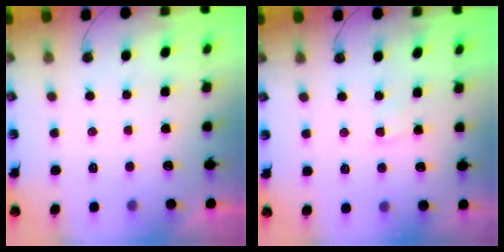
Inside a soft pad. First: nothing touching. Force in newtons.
{"total": 4.0, "press": 3.9, "slide": 0.4}